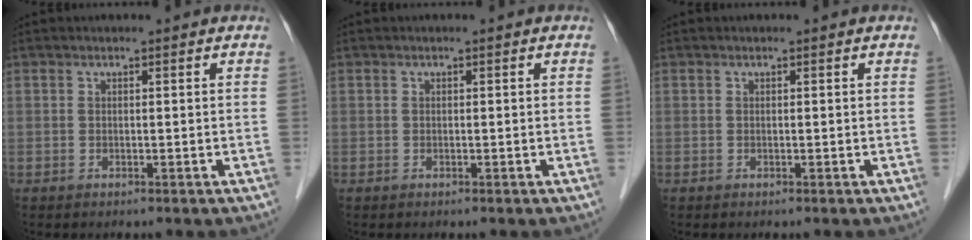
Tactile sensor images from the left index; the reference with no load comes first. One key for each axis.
{"total": 0.0}
{"total": 0.0}